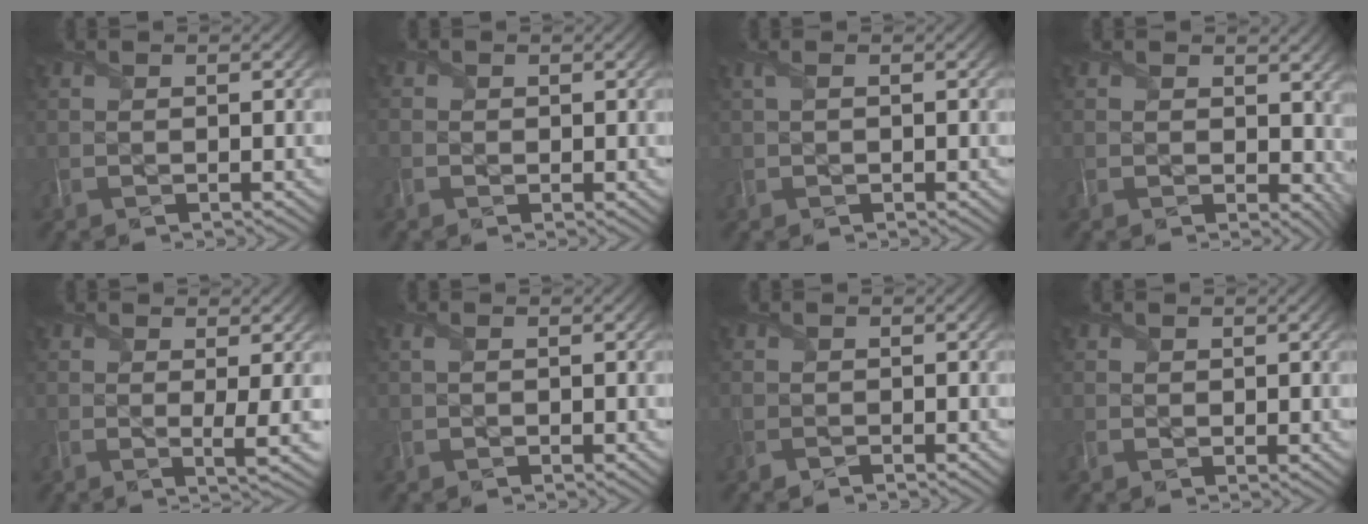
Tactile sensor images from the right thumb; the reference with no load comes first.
{"total": 1.0, "force": [-0.3, 1.0, -0.1], "torque": [0.004, -0.004, -0.007]}
{"total": 1.3, "force": [0.3, 0.6, 1.2], "torque": [-0.026, 0.004, 0.006]}
{"total": 5.3, "force": [1.4, 4.0, 3.1], "torque": [-0.053, -0.014, 0.030]}
{"total": 3.0, "force": [0.2, 0.3, 2.9], "torque": [-0.045, -0.011, 0.003]}
{"total": 1.0, "force": [0.0, 0.6, 0.8], "torque": [-0.015, 0.001, 0.004]}
{"total": 0.8, "force": [-0.7, 0.4, 0.0], "torque": [-0.001, -0.002, -0.018]}
{"total": 0.8, "force": [0.5, 0.6, 0.0], "torque": [0.002, 0.000, 0.012]}